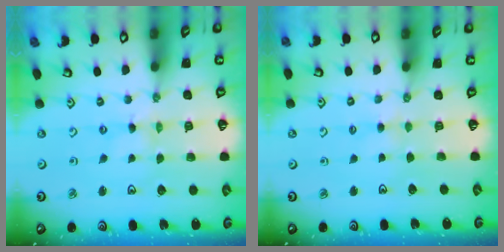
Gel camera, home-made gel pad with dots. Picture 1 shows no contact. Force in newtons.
{"total": 2.2, "press": 2.2, "slide": 0.5}